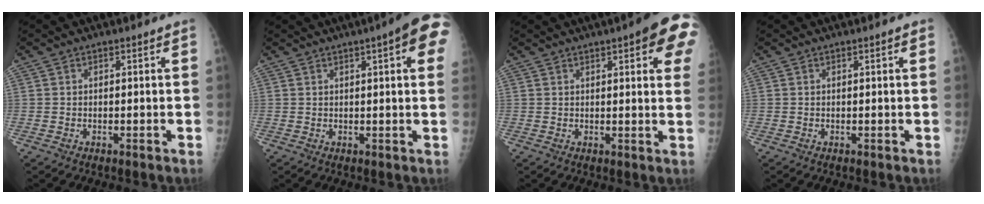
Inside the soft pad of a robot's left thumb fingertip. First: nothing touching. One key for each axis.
{"total": 9.8, "fx": 3.7, "fy": 1.8, "fz": 8.9, "tx": -0.094, "ty": 0.001, "tz": 0.036}
{"total": 11.5, "fx": 5.0, "fy": 2.8, "fz": 10.0, "tx": -0.097, "ty": -0.009, "tz": 0.051}
{"total": 0.8, "fx": 0.3, "fy": 0.1, "fz": 0.7, "tx": -0.012, "ty": 0.002, "tz": 0.003}